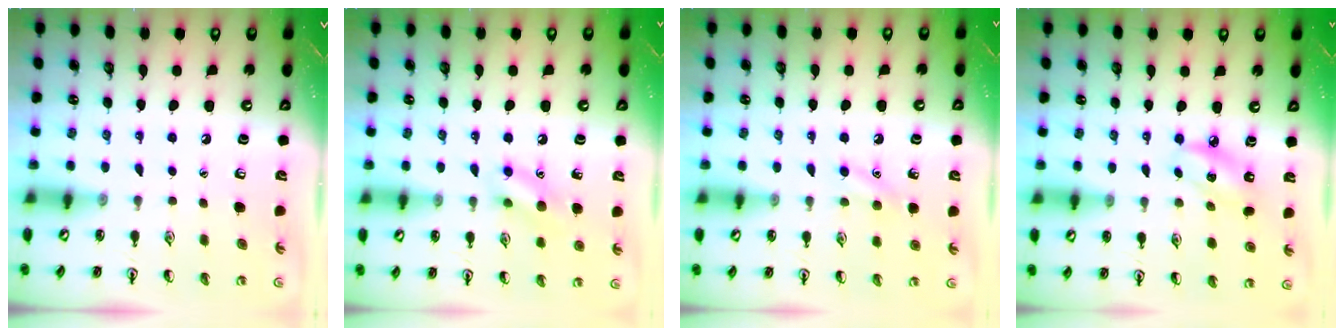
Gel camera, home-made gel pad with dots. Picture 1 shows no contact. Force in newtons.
{"total": 10.5, "press": 10.4, "slide": 0.9}
{"total": 7.4, "press": 7.0, "slide": 2.3}
{"total": 5.4, "press": 5.4, "slide": 1.0}